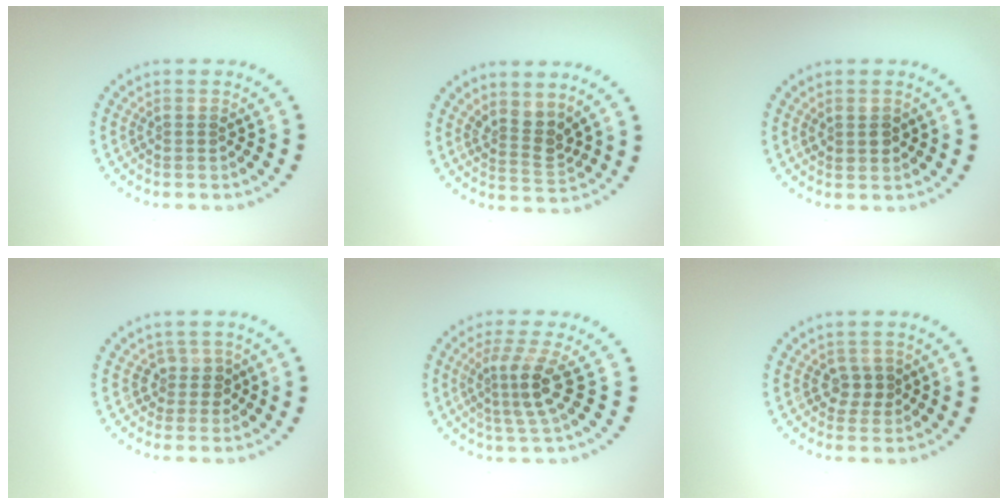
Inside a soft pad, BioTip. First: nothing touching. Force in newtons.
{"total": 2.5, "press": 1.8, "slide": 1.7}
{"total": 1.5, "press": 1.4, "slide": 0.2}
{"total": 1.8, "press": 1.4, "slide": 1.2}
{"total": 3.6, "press": 2.8, "slide": 2.2}
{"total": 1.8, "press": 1.7, "slide": 0.6}